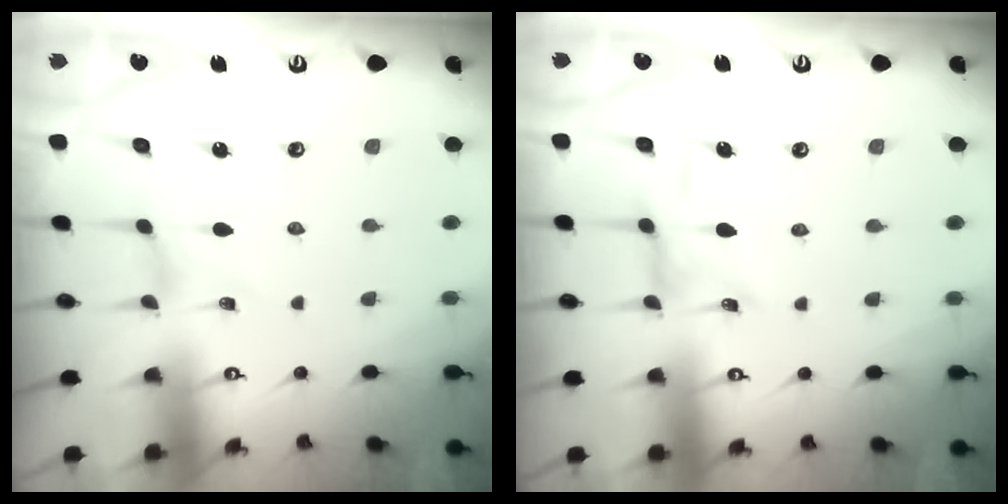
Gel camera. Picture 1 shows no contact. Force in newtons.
{"total": 1.4, "press": 1.4, "slide": 0.3}